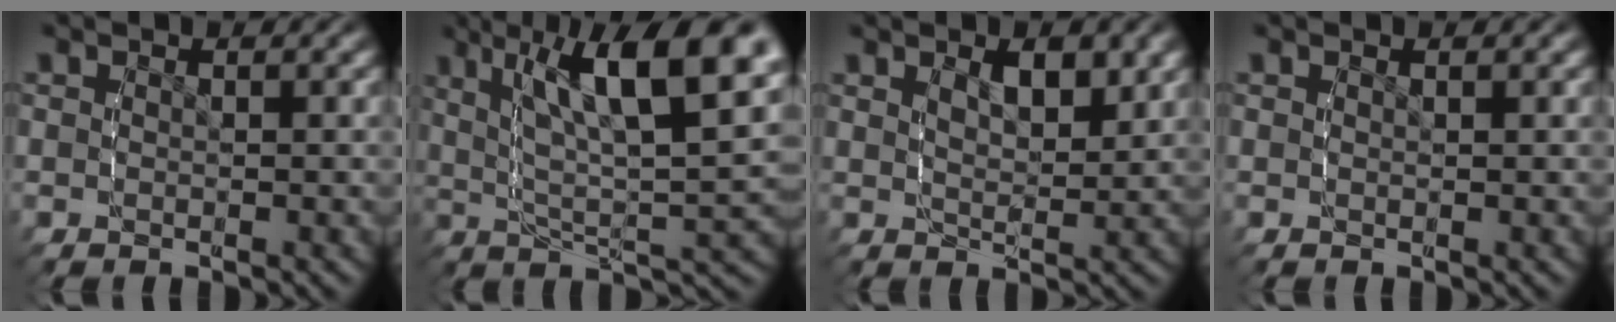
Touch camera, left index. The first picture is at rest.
{"total": 9.8, "force": [3.2, 3.3, 8.7], "torque": [-0.136, 0.003, 0.047]}
{"total": 2.5, "force": [0.9, 1.1, 2.0], "torque": [-0.037, -0.014, 0.018]}
{"total": 0.0}